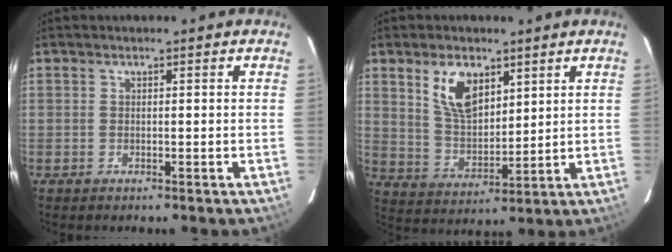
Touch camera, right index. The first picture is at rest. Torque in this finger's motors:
{"motor_torque": [0.32, 0.24, 0.40, 0.08]}